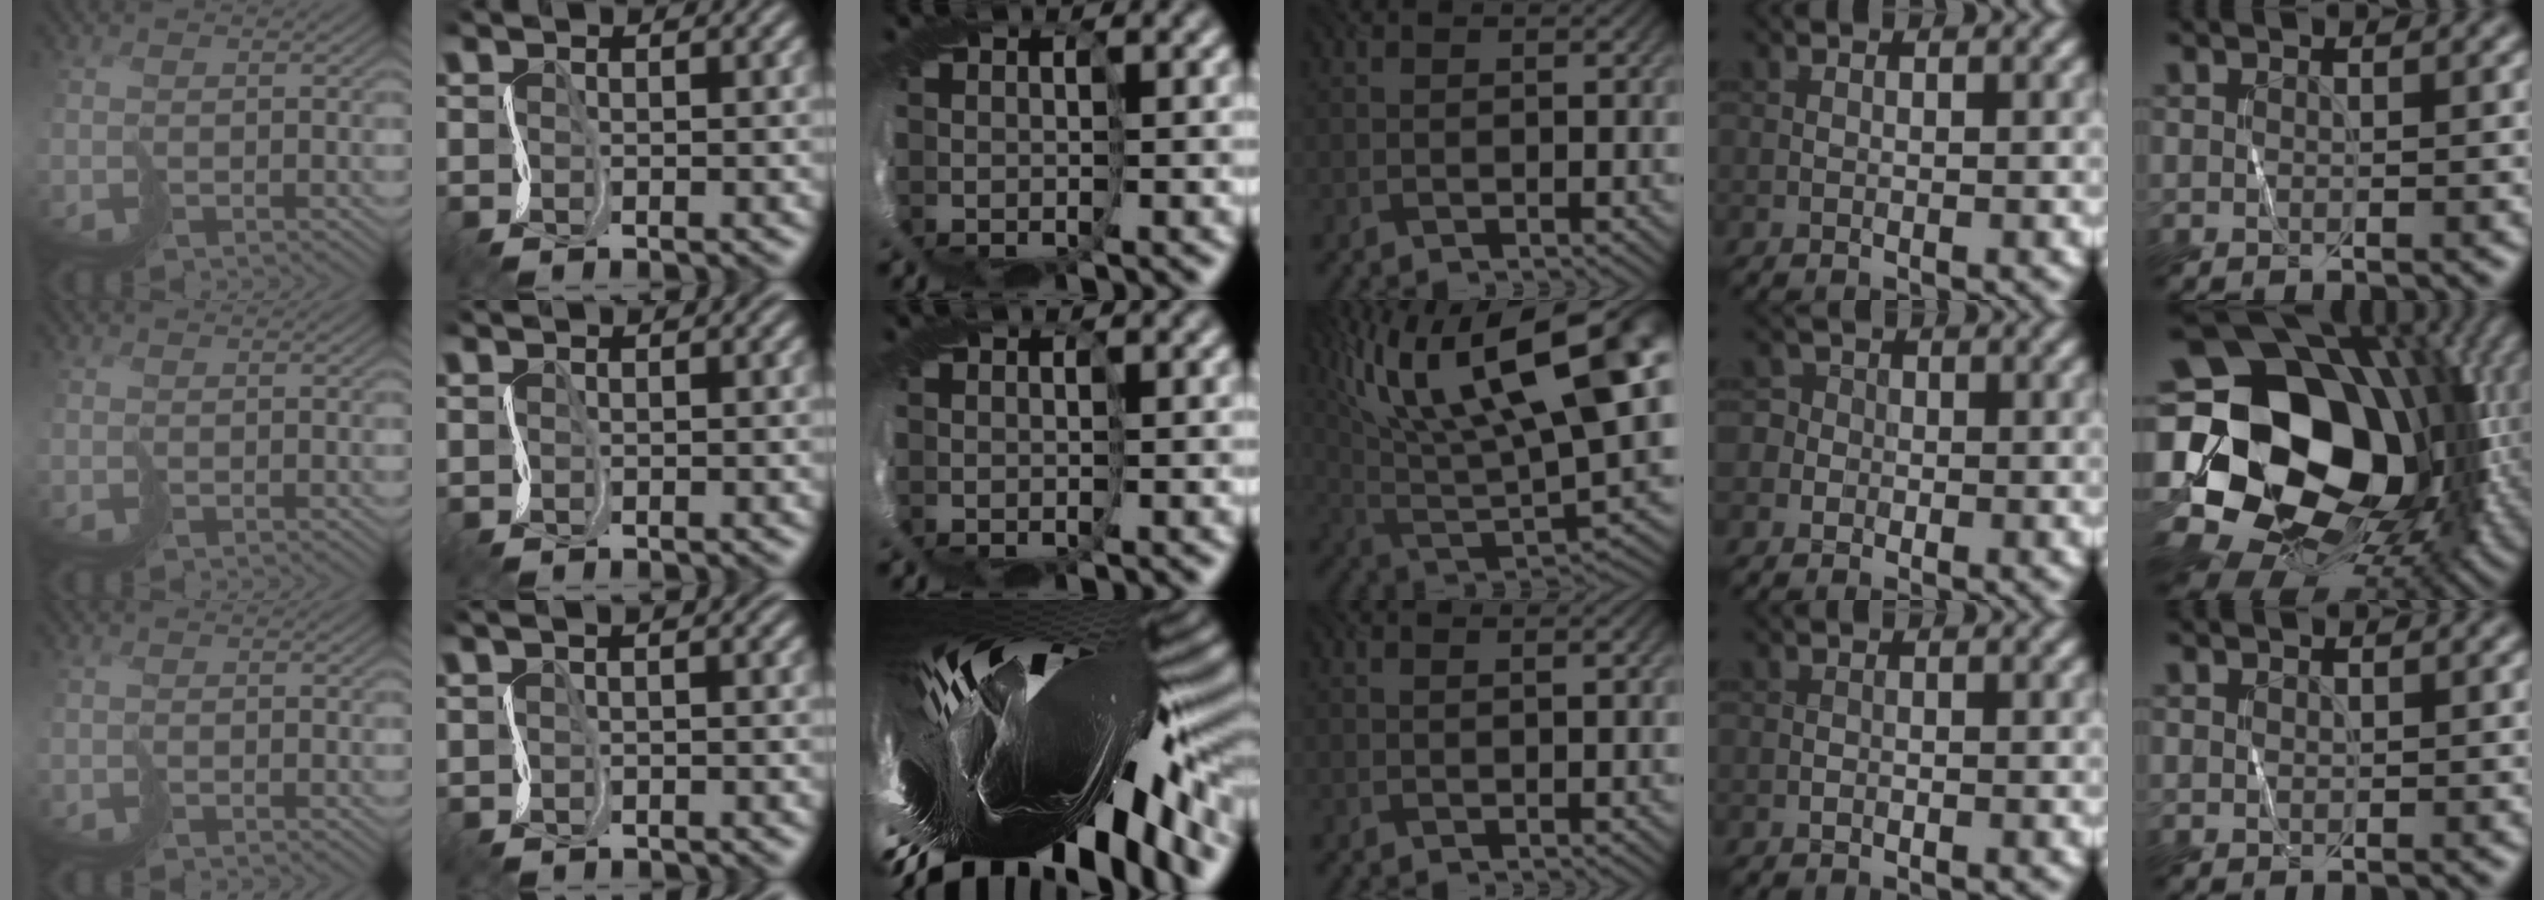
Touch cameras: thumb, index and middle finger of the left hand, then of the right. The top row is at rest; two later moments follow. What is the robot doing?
{"motion": "cut", "object": "tape"}